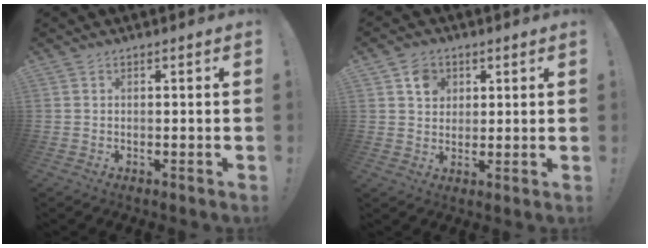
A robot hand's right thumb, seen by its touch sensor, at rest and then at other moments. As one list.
[{"total": 6.2, "force": [2.7, 5.3, 1.8], "torque": [-0.021, -0.007, 0.048]}]